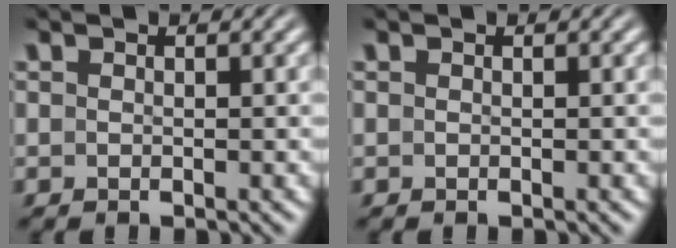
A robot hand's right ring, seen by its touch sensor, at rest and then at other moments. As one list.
[{"total": 0.0}]